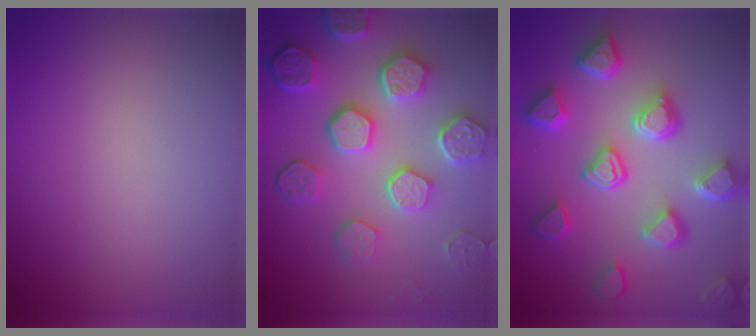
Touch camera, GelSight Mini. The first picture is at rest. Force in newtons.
{"total": 7.7, "press": 6.0, "slide": 4.8}
{"total": 6.9, "press": 5.7, "slide": 3.9}